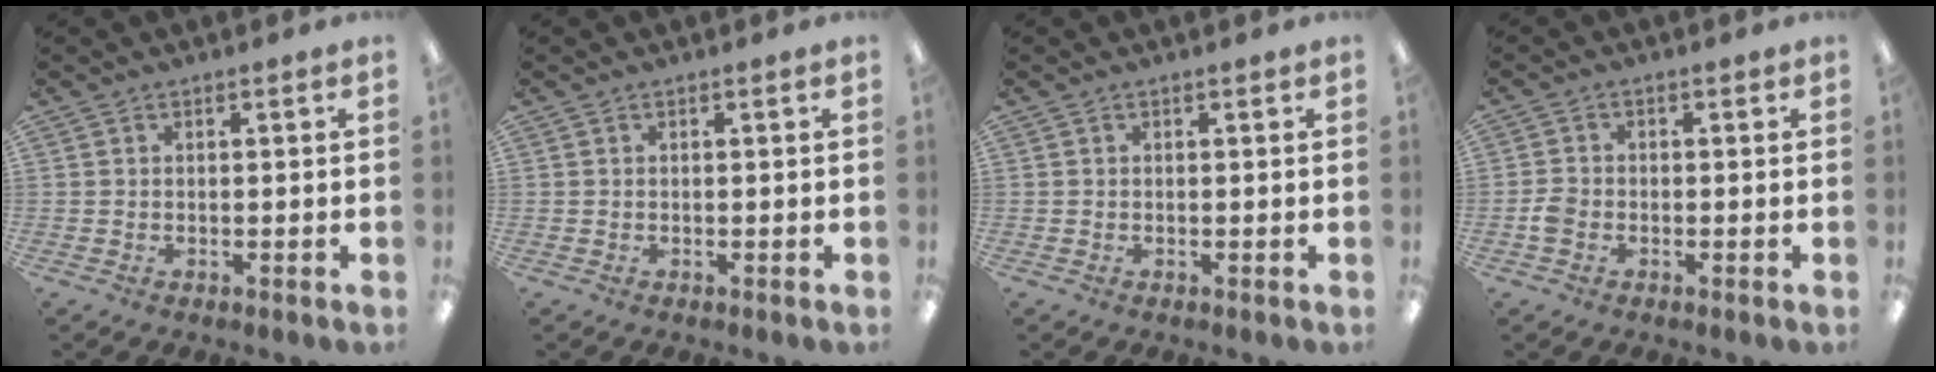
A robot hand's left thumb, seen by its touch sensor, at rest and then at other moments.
{"total": 0.0}
{"total": 0.0}
{"total": 2.9, "force": [-1.1, 2.3, 1.4], "torque": [-0.022, 0.007, -0.020]}